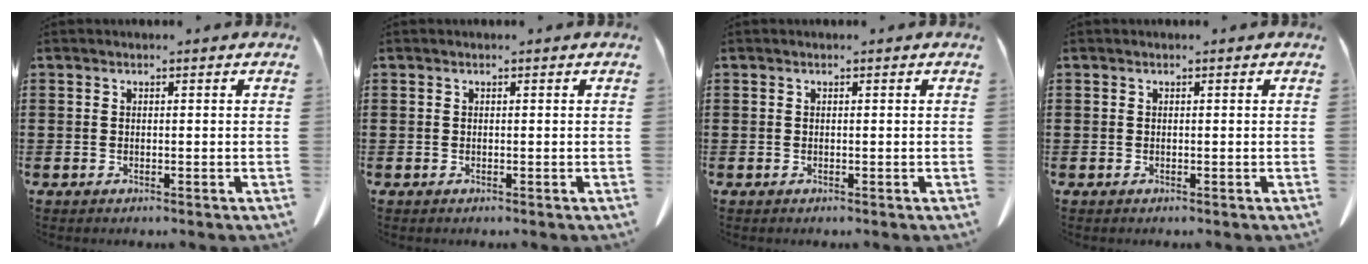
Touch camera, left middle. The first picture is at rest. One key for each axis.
{"total": 0.0}
{"total": 0.0}
{"total": 0.0}